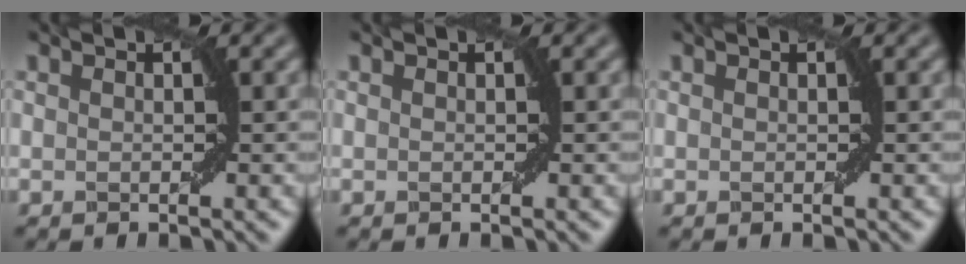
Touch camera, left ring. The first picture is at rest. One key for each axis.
{"total": 0.0}
{"total": 0.0}